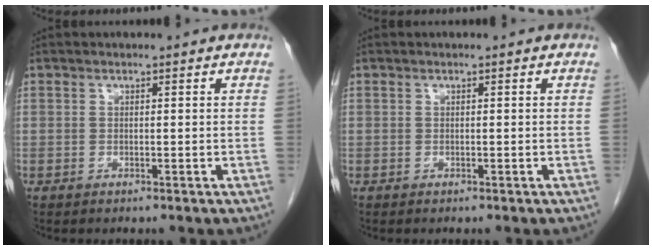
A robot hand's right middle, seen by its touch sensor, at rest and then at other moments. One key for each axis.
{"total": 0.0}